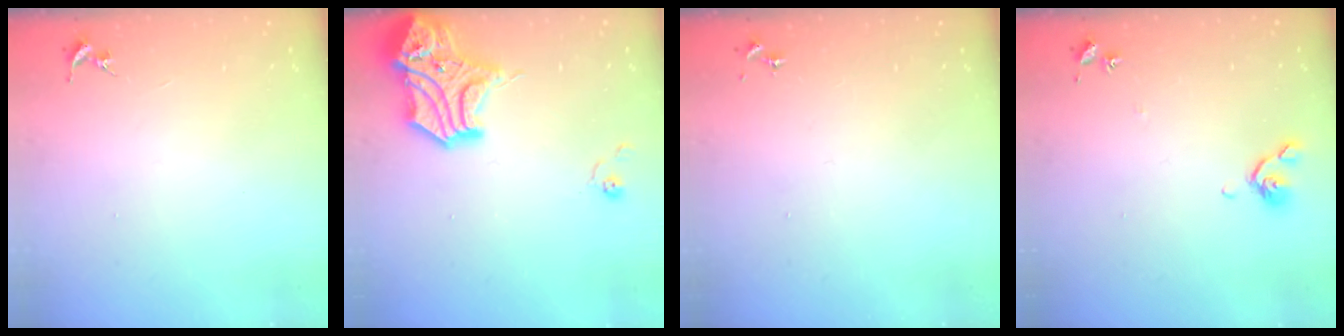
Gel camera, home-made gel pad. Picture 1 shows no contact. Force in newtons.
{"total": 15.8, "press": 15.6, "slide": 2.4}
{"total": 0.0}
{"total": 5.6, "press": 5.6, "slide": 0.9}